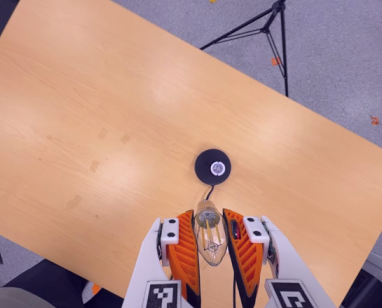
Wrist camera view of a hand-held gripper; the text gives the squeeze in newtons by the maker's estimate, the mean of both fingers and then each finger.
{"total": 20.3, "left": 22.7, "right": 17.9}